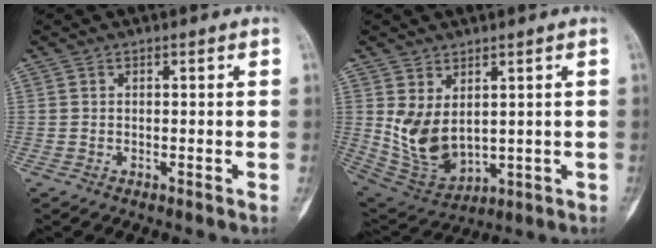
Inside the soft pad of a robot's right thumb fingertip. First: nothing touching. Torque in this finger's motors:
{"motor_torque": [-0.59, 1.24, 1.00, 0.07, 0.12]}